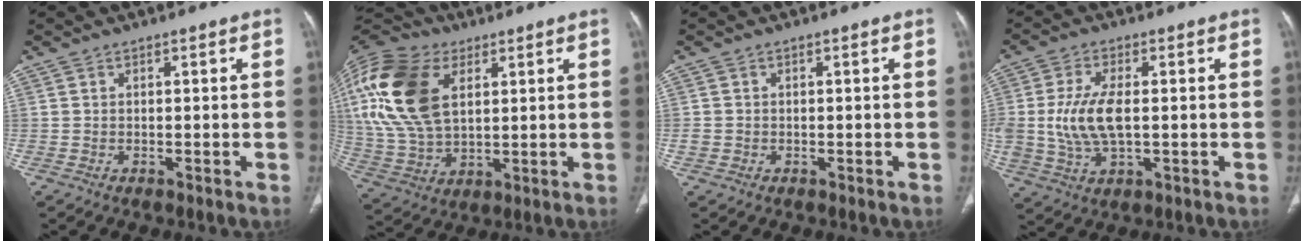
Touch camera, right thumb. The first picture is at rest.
{"total": 23.4, "force": [7.2, 14.6, 16.8], "torque": [-0.362, -0.005, 0.135]}
{"total": 1.5, "force": [-0.2, 1.4, 0.5], "torque": [-0.009, 0.004, -0.002]}
{"total": 10.1, "force": [0.2, 5.1, 8.8], "torque": [-0.191, -0.002, 0.009]}